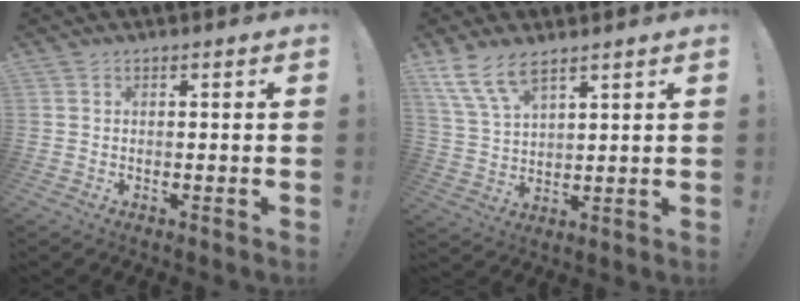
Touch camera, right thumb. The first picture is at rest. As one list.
[{"total": 9.1, "force": [6.6, 3.4, 5.3], "torque": [-0.115, -0.023, 0.132]}]